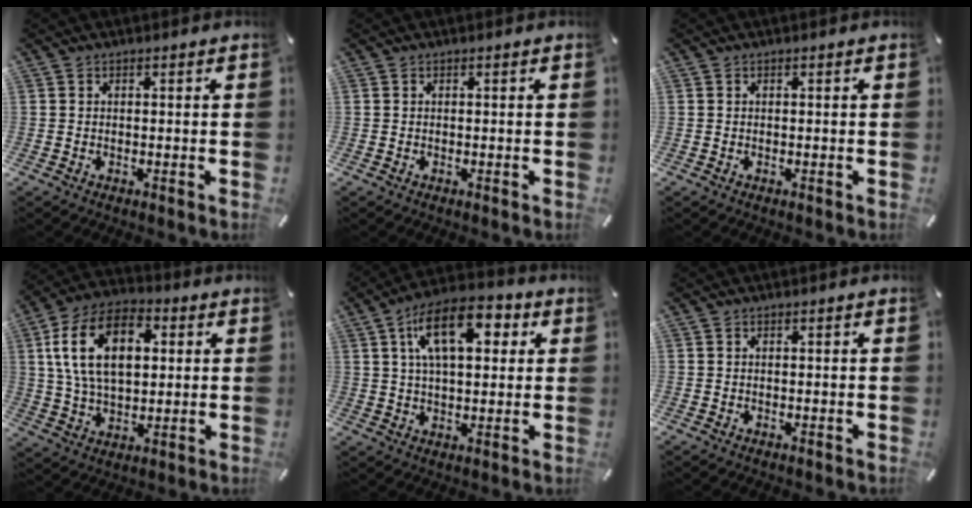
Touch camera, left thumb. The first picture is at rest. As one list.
[{"total": 0.0}, {"total": 0.0}, {"total": 16.8, "force": [4.1, 10.7, 12.3], "torque": [-0.255, 0.009, 0.067]}, {"total": 13.9, "force": [5.2, 6.9, 10.9], "torque": [-0.180, -0.002, 0.087]}, {"total": 0.0}]